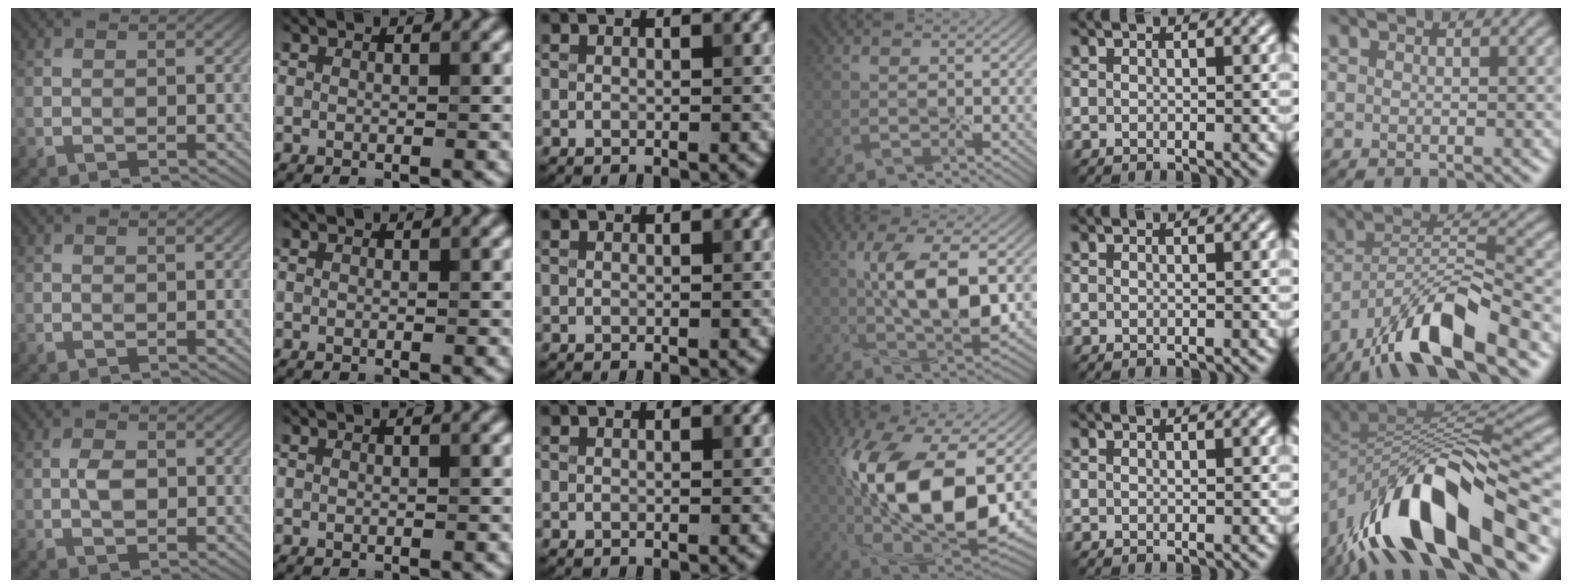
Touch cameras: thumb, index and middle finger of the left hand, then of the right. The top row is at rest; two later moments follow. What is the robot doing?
{"motion": "peel", "object": "sticky note"}